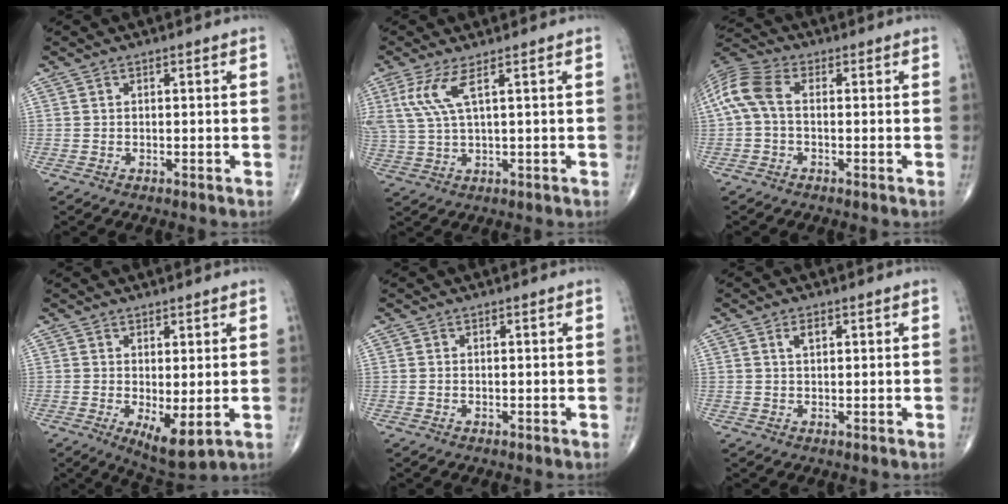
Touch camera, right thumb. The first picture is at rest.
{"total": 6.1, "force": [2.7, 0.8, 5.4], "torque": [-0.153, -0.007, 0.063]}
{"total": 7.9, "force": [0.1, 4.4, 6.6], "torque": [-0.154, 0.024, -0.006]}
{"total": 6.5, "force": [-0.8, 2.3, 6.0], "torque": [-0.093, -0.021, -0.002]}
{"total": 0.0}
{"total": 1.9, "force": [0.9, 0.9, 1.4], "torque": [-0.026, 0.000, 0.016]}